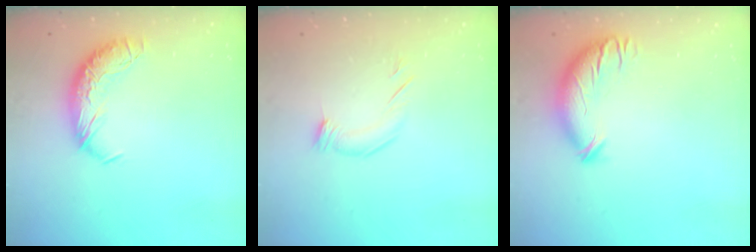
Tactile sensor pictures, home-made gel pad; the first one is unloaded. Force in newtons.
{"total": 5.5, "press": 5.5, "slide": 0.5}
{"total": 3.7, "press": 2.9, "slide": 2.4}